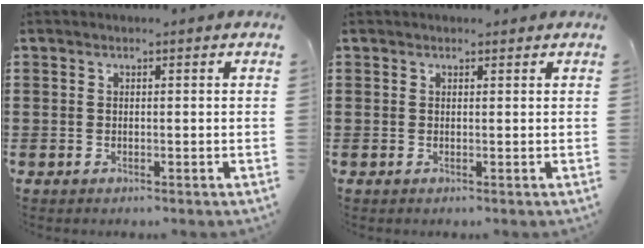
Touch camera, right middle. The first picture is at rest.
{"total": 0.7, "force": [0.7, 0.1, 0.0], "torque": [0.006, -0.002, 0.012]}